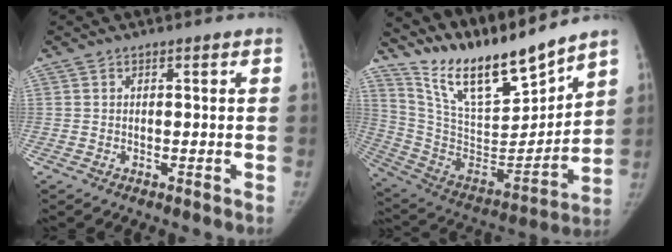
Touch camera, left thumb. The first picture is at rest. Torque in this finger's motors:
{"motor_torque": [0.10, 0.01, 1.39, -1.38, 0.05]}